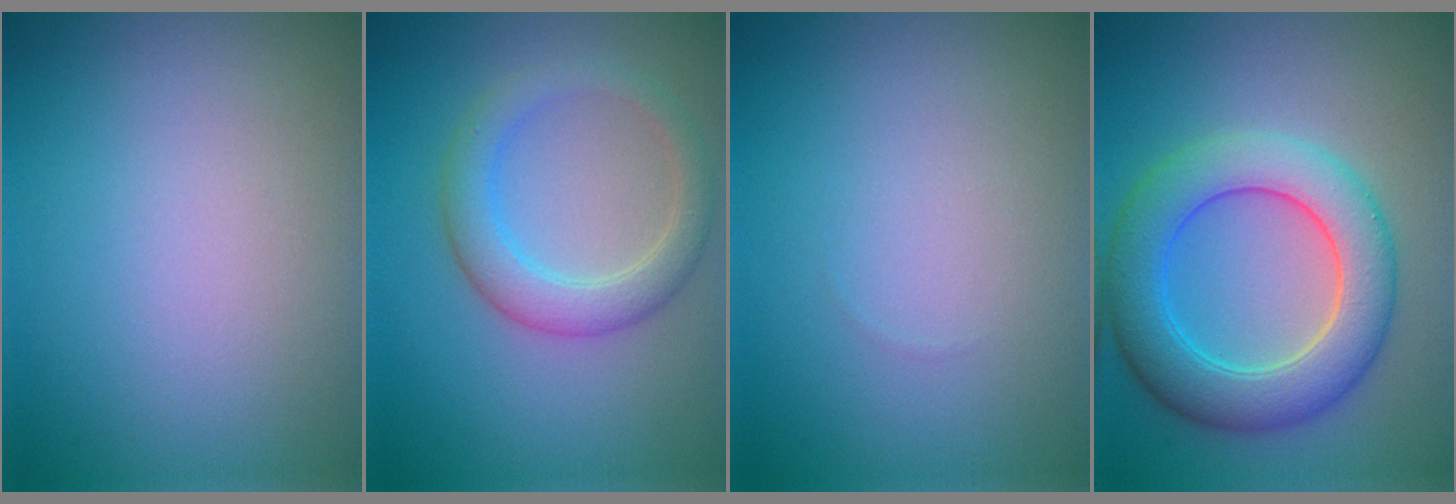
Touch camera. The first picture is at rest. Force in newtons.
{"total": 3.5, "press": 3.5, "slide": 0.3}
{"total": 0.0}
{"total": 7.2, "press": 7.2, "slide": 0.4}